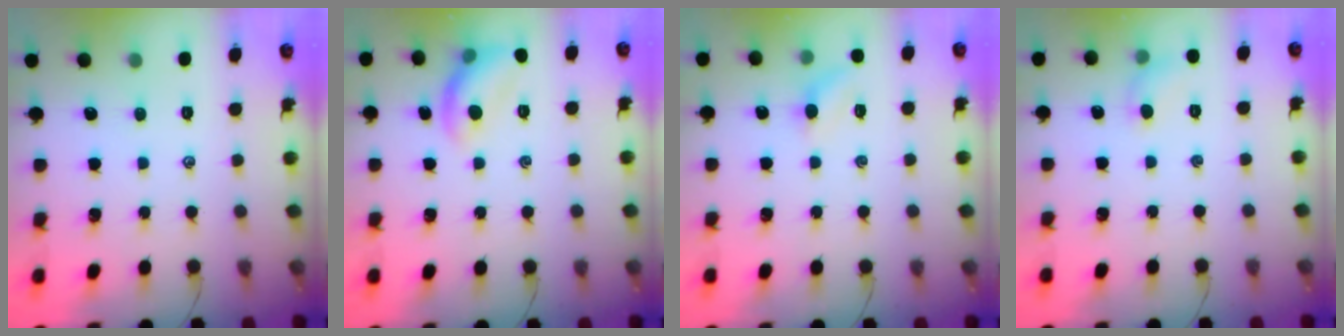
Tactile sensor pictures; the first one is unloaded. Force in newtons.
{"total": 10.3, "press": 10.3, "slide": 0.2}
{"total": 5.7, "press": 5.5, "slide": 1.5}
{"total": 5.2, "press": 5.0, "slide": 1.2}